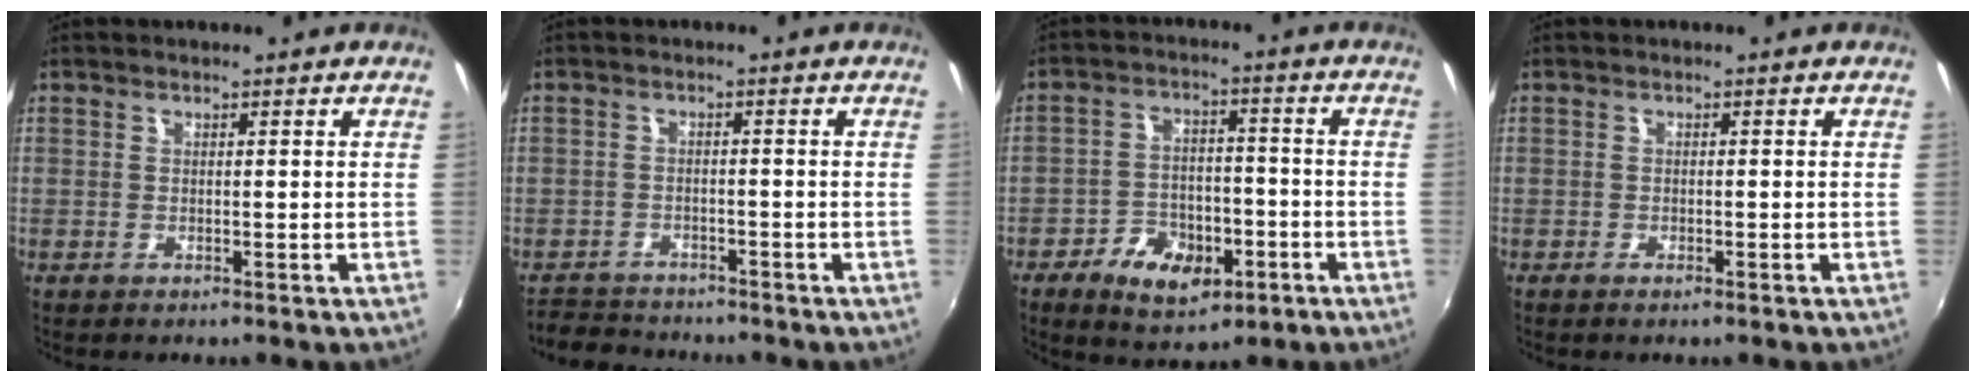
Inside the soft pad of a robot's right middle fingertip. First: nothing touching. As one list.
[{"total": 5.5, "force": [-4.9, 2.4, 0.4], "torque": [-0.029, 0.006, -0.087]}, {"total": 10.7, "force": [-5.5, 6.4, 6.5], "torque": [-0.137, 0.002, -0.082]}, {"total": 1.0, "force": [-0.8, 0.3, 0.5], "torque": [-0.009, -0.005, -0.015]}]